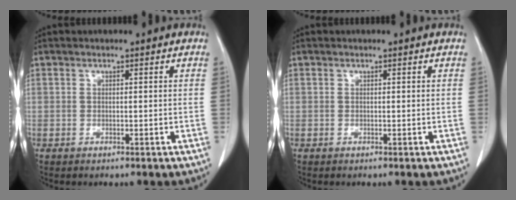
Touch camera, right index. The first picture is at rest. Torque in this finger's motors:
{"motor_torque": [0.04, 0.00, 0.03, 0.01]}